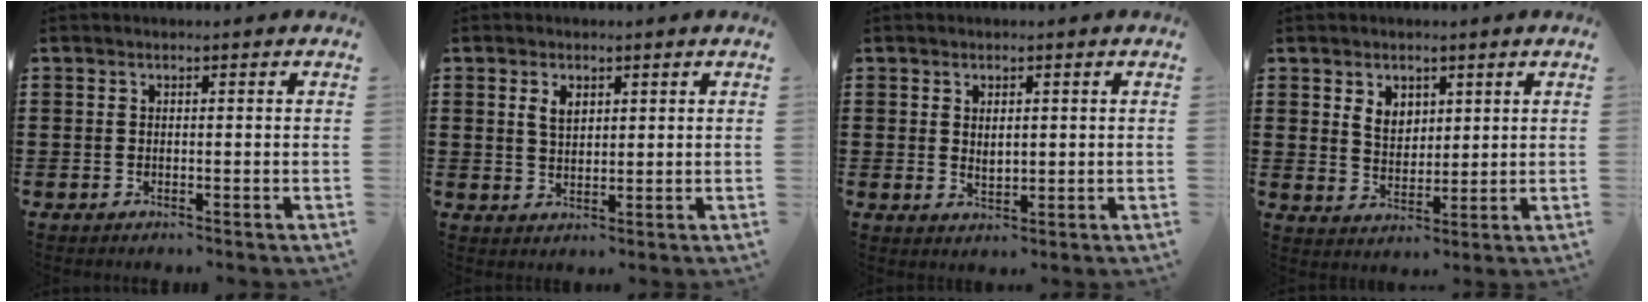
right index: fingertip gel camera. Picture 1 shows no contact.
{"total": 2.7, "force": [1.2, 1.5, 1.8], "torque": [-0.041, 0.005, 0.023]}
{"total": 1.6, "force": [0.7, 1.0, 1.0], "torque": [-0.012, 0.004, 0.010]}
{"total": 4.0, "force": [2.1, 3.0, 1.6], "torque": [-0.043, 0.012, 0.038]}